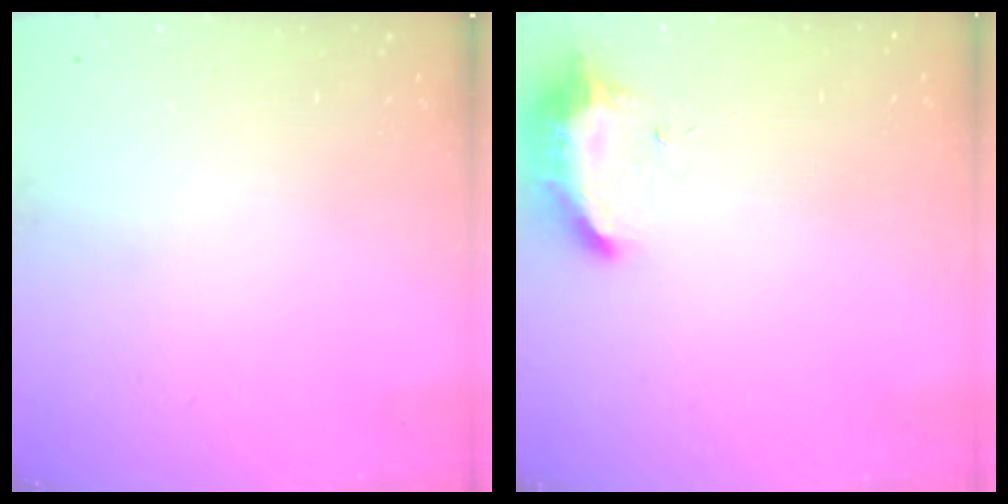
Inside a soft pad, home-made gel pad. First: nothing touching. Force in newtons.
{"total": 9.2, "press": 9.2, "slide": 0.6}